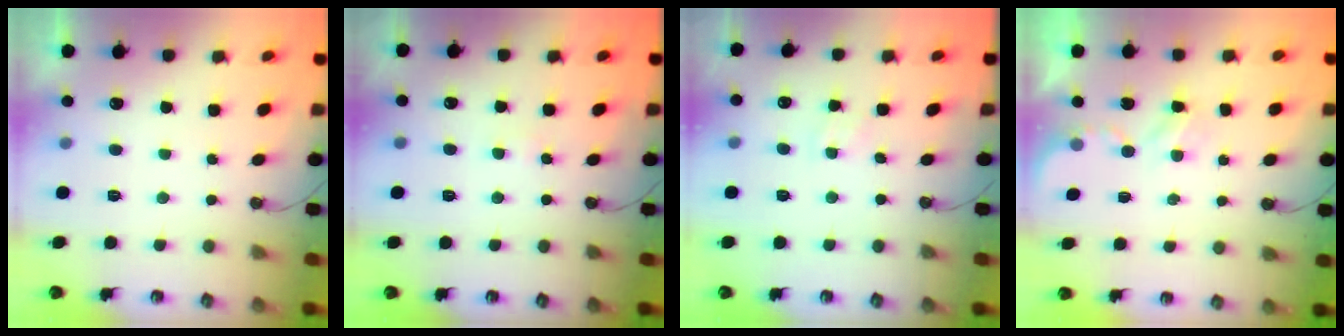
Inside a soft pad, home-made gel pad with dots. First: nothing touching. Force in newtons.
{"total": 1.5, "press": 1.5, "slide": 0.3}
{"total": 3.0, "press": 2.9, "slide": 0.4}
{"total": 2.7, "press": 2.7, "slide": 0.5}